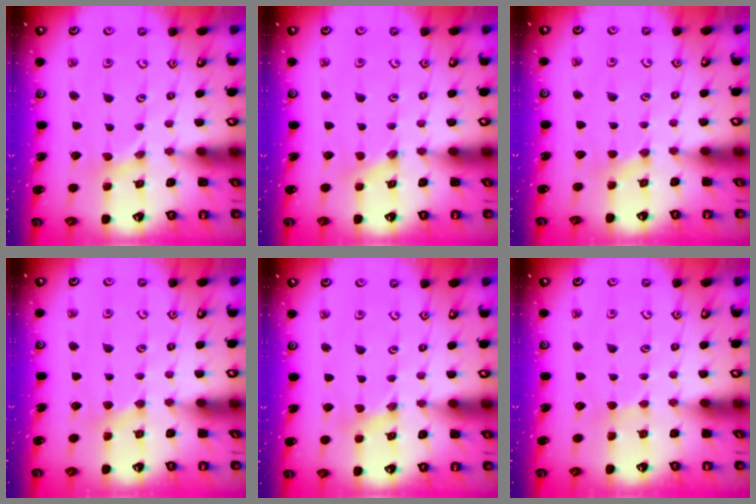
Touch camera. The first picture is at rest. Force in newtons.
{"total": 0.0}
{"total": 2.9, "press": 2.9, "slide": 0.3}
{"total": 2.5, "press": 2.5, "slide": 0.4}
{"total": 0.0}
{"total": 2.2, "press": 2.2, "slide": 0.2}